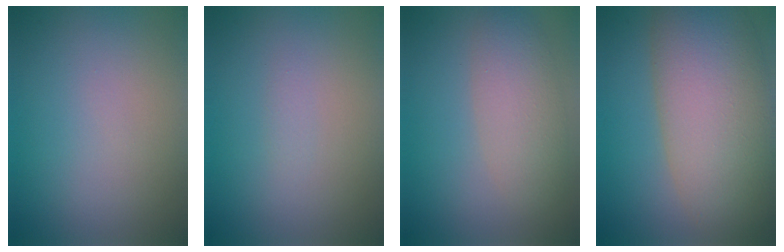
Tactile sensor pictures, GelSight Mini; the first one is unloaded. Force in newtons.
{"total": 0.6, "press": 0.6, "slide": 0.0}
{"total": 4.2, "press": 4.1, "slide": 0.4}
{"total": 12.3, "press": 12.2, "slide": 0.6}